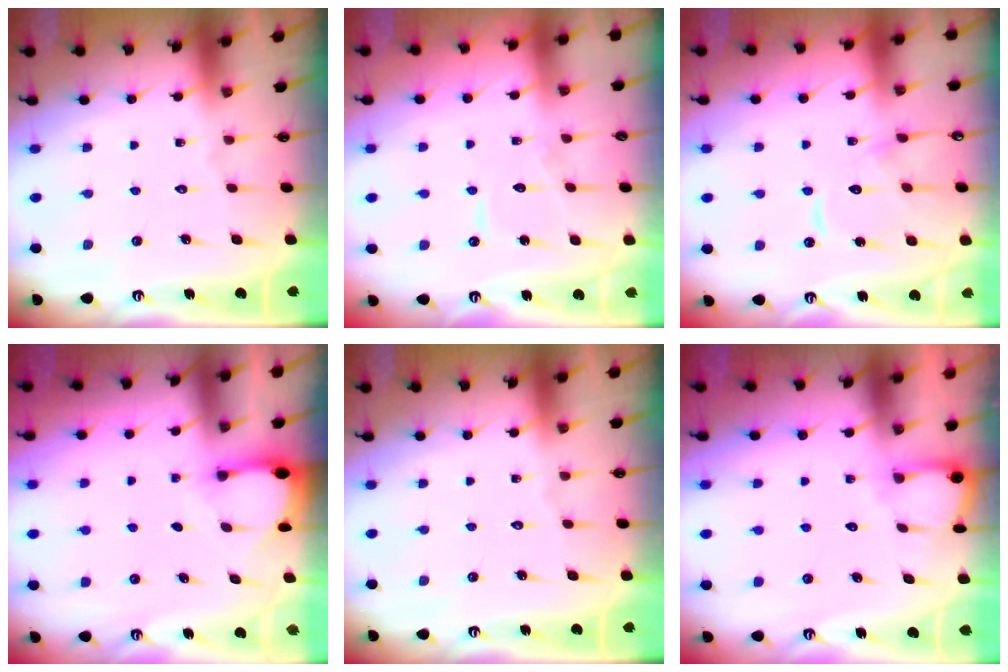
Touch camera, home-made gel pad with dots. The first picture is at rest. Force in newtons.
{"total": 6.4, "press": 6.4, "slide": 0.5}
{"total": 10.6, "press": 10.6, "slide": 0.5}
{"total": 3.4, "press": 3.4, "slide": 0.3}
{"total": 0.0}
{"total": 3.6, "press": 3.6, "slide": 0.2}